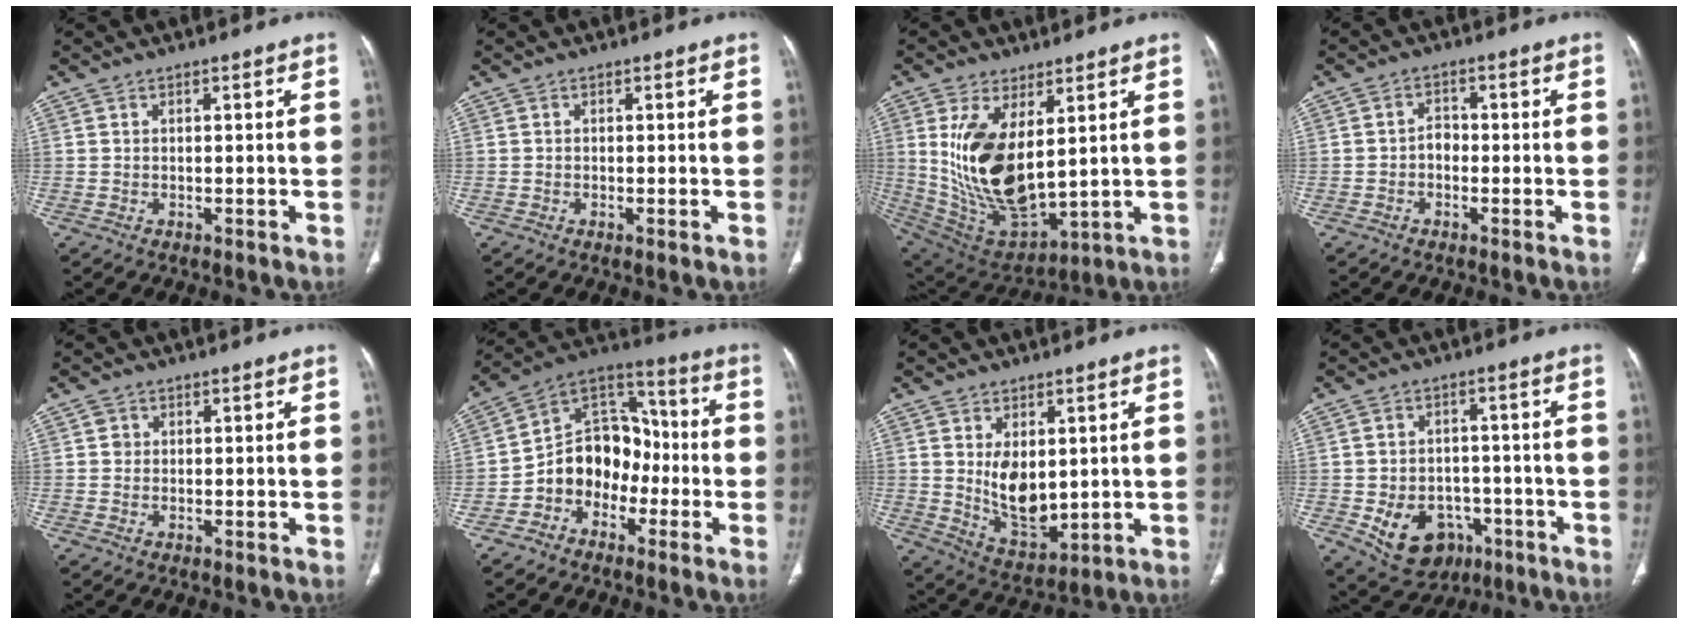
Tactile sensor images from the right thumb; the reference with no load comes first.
{"total": 0.7, "force": [-0.3, 0.0, 0.6], "torque": [-0.017, -0.003, -0.005]}
{"total": 17.7, "force": [4.0, 8.7, 14.9], "torque": [-0.278, -0.026, 0.104]}
{"total": 2.4, "force": [-0.8, 1.8, 1.3], "torque": [-0.010, 0.010, -0.021]}
{"total": 1.4, "force": [0.2, 1.3, 0.3], "torque": [0.001, 0.002, 0.003]}
{"total": 13.3, "force": [-4.1, 10.6, 7.0], "torque": [-0.068, 0.069, -0.084]}
{"total": 10.0, "force": [1.4, 6.0, 7.9], "torque": [-0.106, -0.025, 0.049]}
{"total": 12.0, "force": [-4.7, 9.2, 6.2], "torque": [-0.079, 0.030, -0.053]}